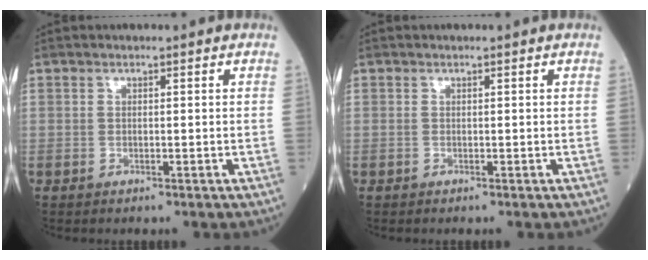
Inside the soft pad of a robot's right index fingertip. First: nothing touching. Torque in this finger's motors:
{"motor_torque": [0.00, 0.00, 0.00, -0.01]}